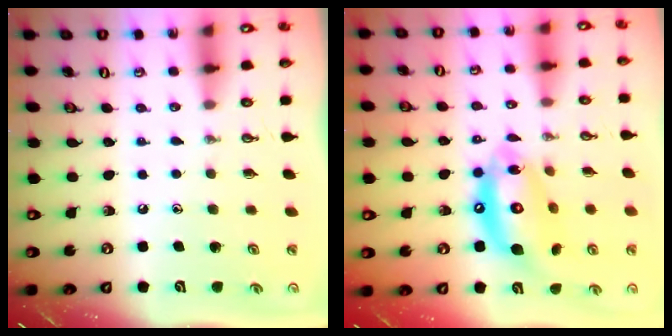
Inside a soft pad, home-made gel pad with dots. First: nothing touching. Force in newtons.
{"total": 16.0, "press": 15.9, "slide": 1.9}